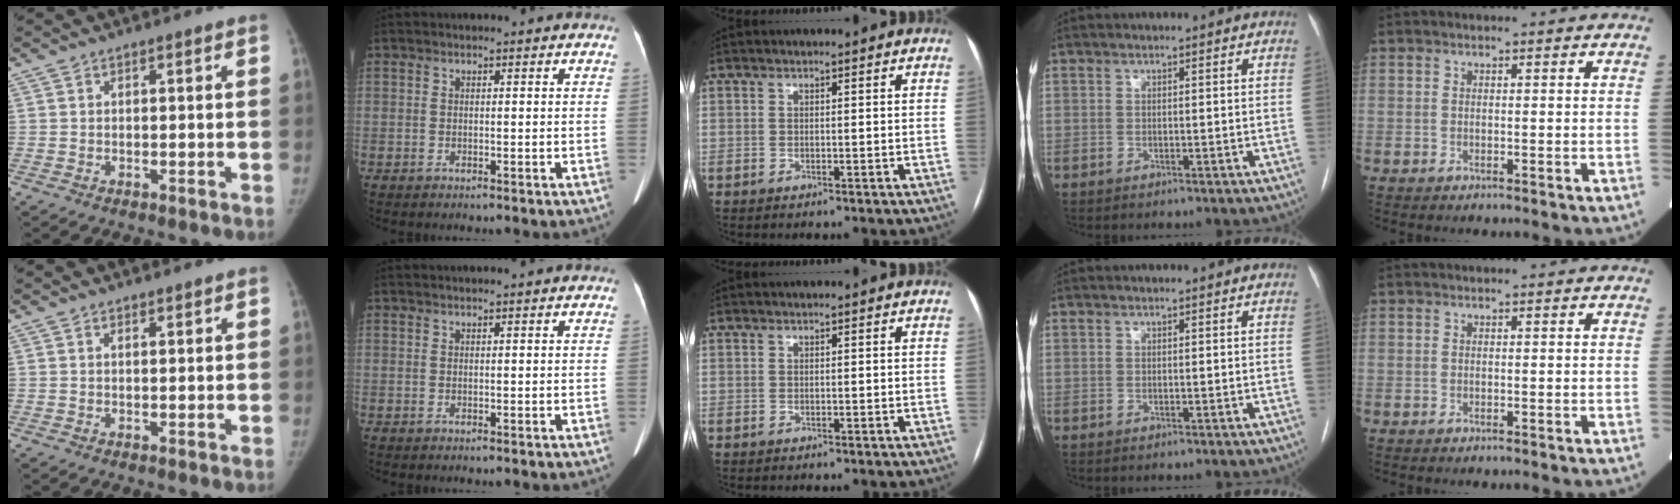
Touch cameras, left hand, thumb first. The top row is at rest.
{"thumb": {"total": 0.6, "force": [0.5, 0.2, 0.2], "torque": [-0.007, -0.004, 0.008]}, "index": {"total": 1.3, "force": [1.2, -0.1, 0.5], "torque": [-0.008, 0.017, 0.023]}}